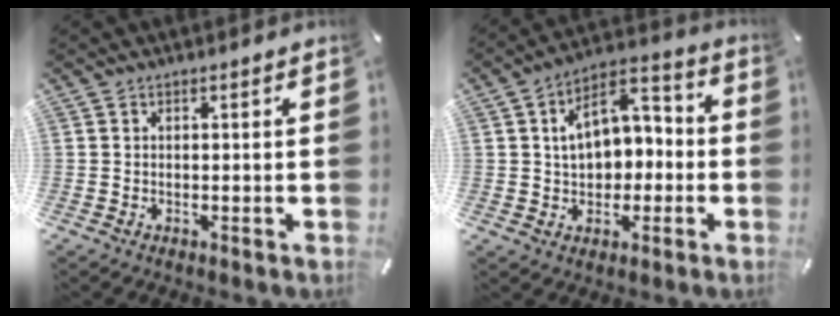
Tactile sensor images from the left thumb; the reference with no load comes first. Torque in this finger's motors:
{"motor_torque": [1.47, 1.58, 0.85, -0.27, 0.32]}